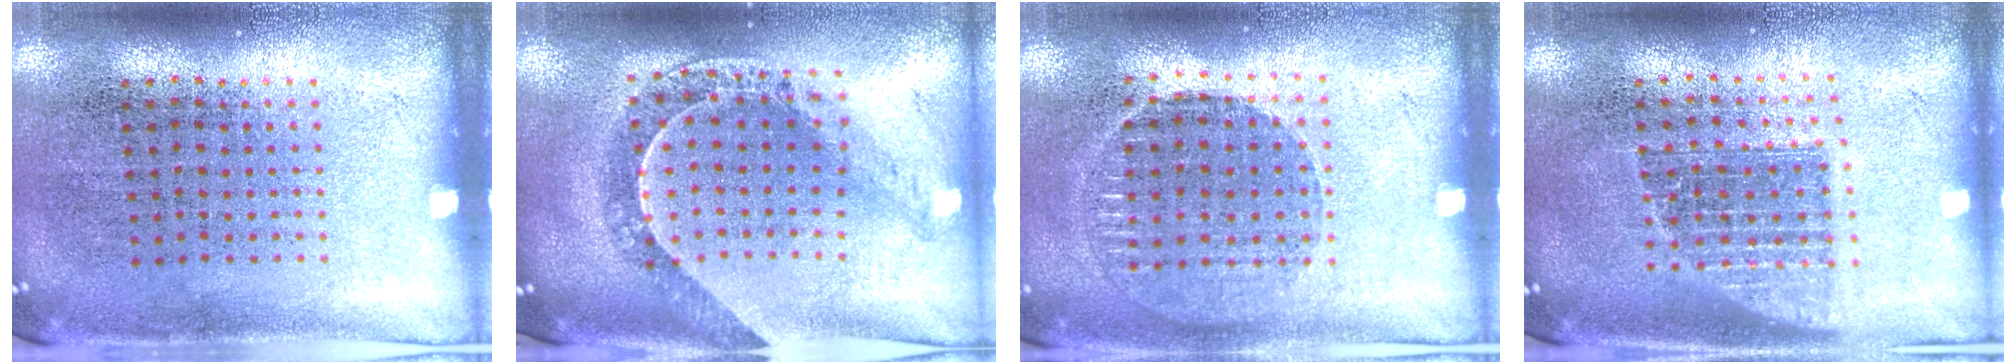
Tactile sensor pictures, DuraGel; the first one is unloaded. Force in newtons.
{"total": 1.1, "press": 1.1, "slide": 0.2}
{"total": 1.0, "press": 1.0, "slide": 0.1}
{"total": 1.3, "press": 1.1, "slide": 0.8}